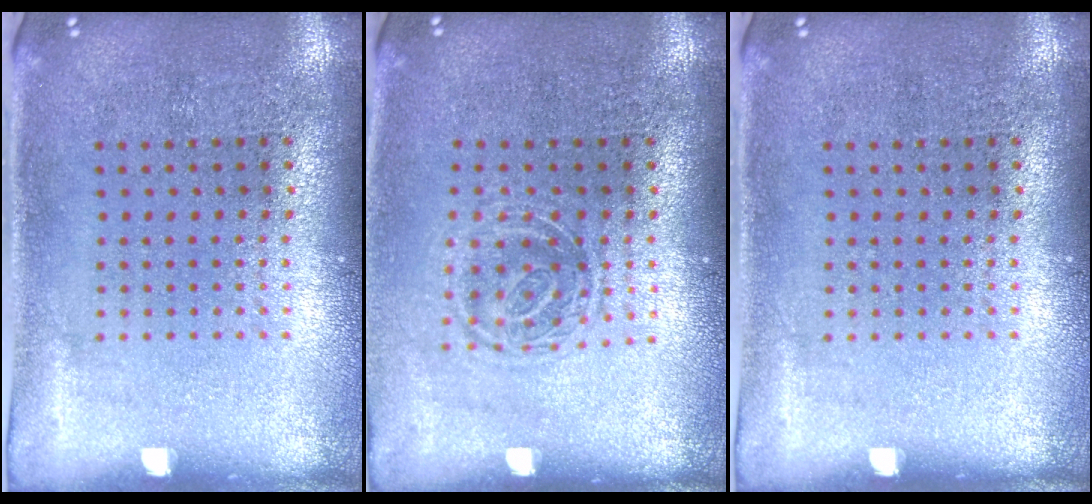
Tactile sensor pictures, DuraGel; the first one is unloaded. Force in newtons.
{"total": 1.3, "press": 1.1, "slide": 0.7}
{"total": 0.0}